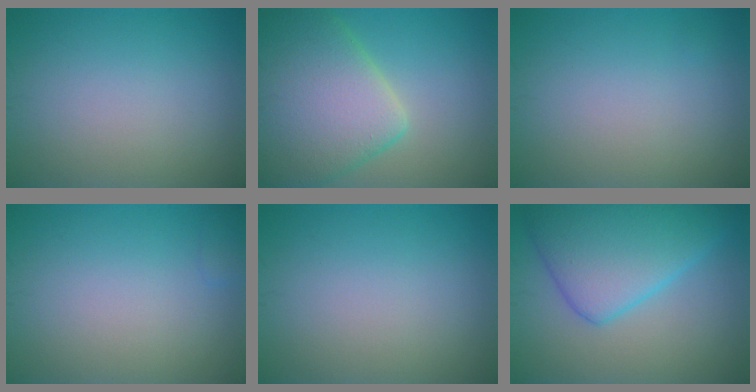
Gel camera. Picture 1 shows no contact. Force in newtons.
{"total": 10.0, "press": 10.0, "slide": 0.5}
{"total": 0.0}
{"total": 0.7, "press": 0.7, "slide": 0.0}
{"total": 0.0}
{"total": 8.0, "press": 8.0, "slide": 0.2}